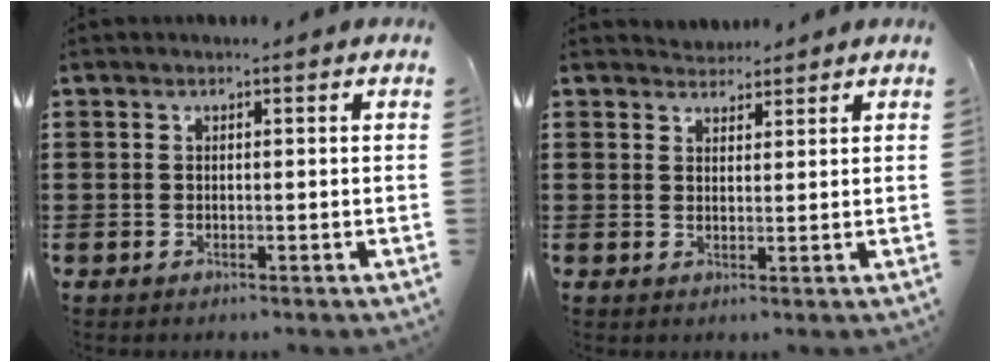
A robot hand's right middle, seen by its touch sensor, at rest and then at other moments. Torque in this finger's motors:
{"motor_torque": [-0.10, -0.02, -0.02, -0.02]}